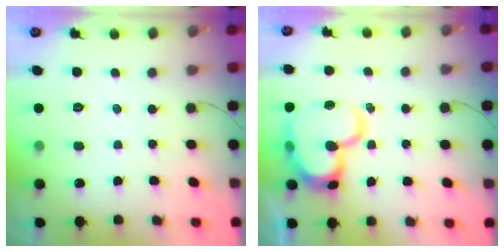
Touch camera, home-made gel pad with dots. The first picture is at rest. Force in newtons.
{"total": 18.2, "press": 18.1, "slide": 1.8}